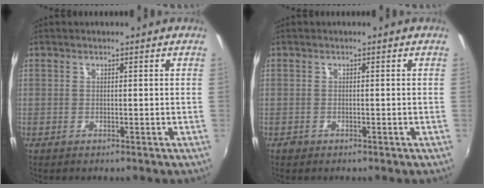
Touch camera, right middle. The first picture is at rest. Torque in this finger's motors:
{"motor_torque": [0.22, -0.22, 0.00, 0.00]}